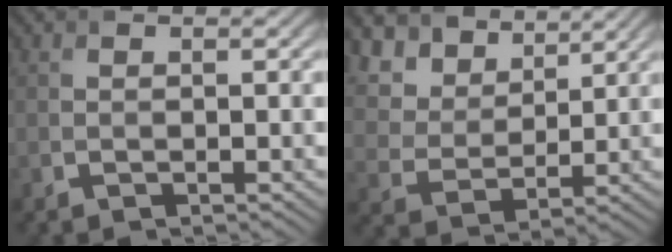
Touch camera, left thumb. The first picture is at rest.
{"total": 10.8, "force": [6.6, 6.8, 5.1], "torque": [-0.177, 0.007, 0.145]}